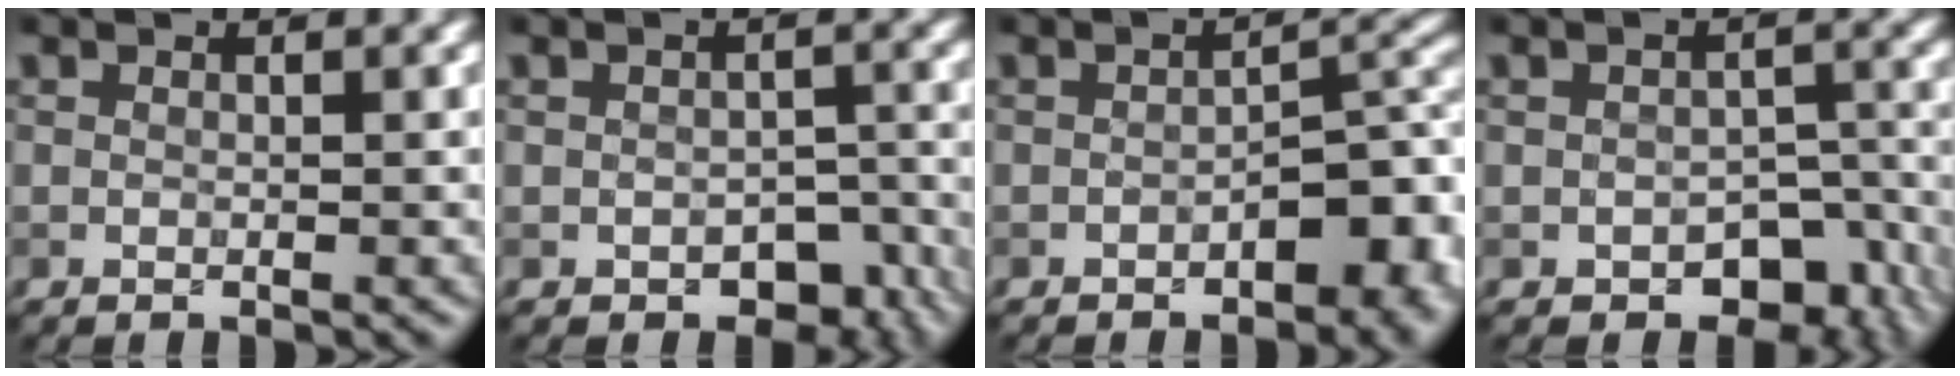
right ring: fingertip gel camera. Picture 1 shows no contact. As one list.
[{"total": 4.8, "force": [-2.7, 2.9, 2.7], "torque": [-0.022, -0.013, -0.031]}, {"total": 5.3, "force": [-2.1, 2.6, 4.1], "torque": [-0.044, 0.010, -0.034]}, {"total": 6.3, "force": [-3.3, 3.9, 3.7], "torque": [-0.033, -0.022, -0.037]}]